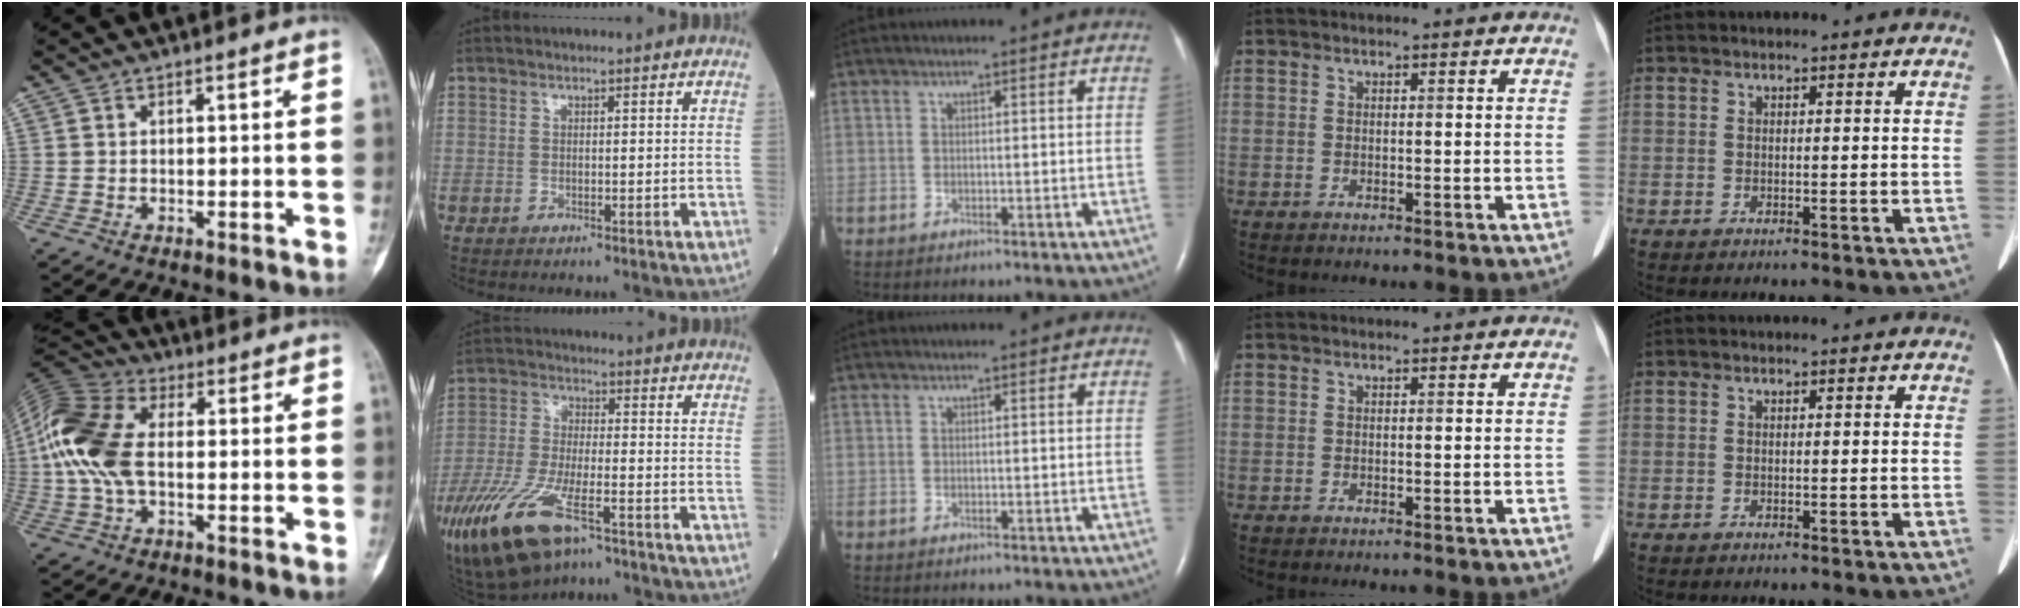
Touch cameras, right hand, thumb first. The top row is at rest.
{"thumb": {"total": 15.2, "force": [0.3, 9.0, 12.2], "torque": [-0.271, 0.027, -0.001]}, "index": {"total": 17.4, "force": [-10.5, 5.6, 12.6], "torque": [-0.292, -0.042, -0.195]}}